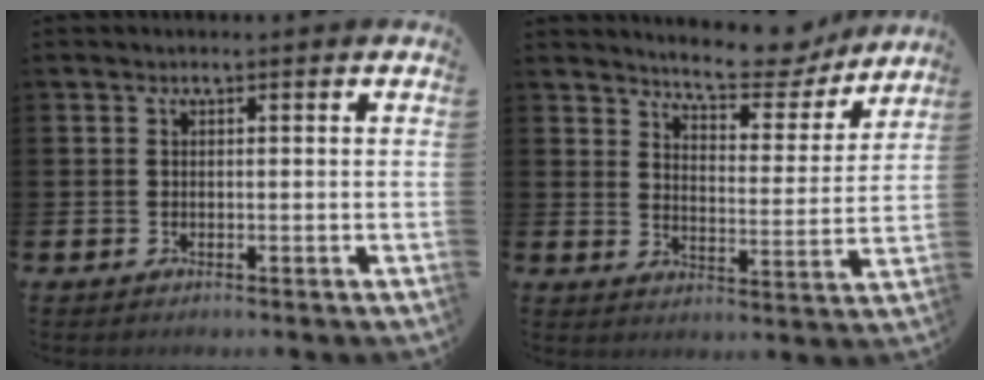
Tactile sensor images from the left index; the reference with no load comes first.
{"total": 7.6, "force": [7.3, 1.4, 1.7], "torque": [-0.040, -0.054, 0.125]}